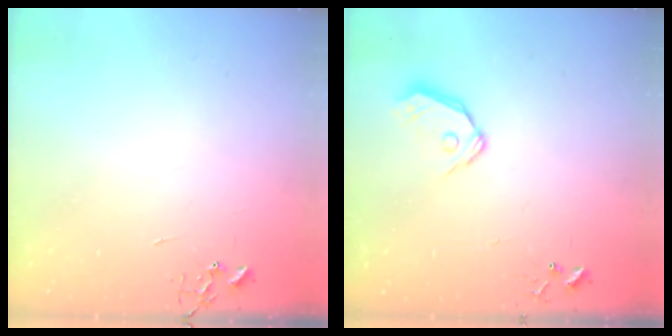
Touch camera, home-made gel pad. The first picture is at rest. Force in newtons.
{"total": 9.3, "press": 9.2, "slide": 1.2}